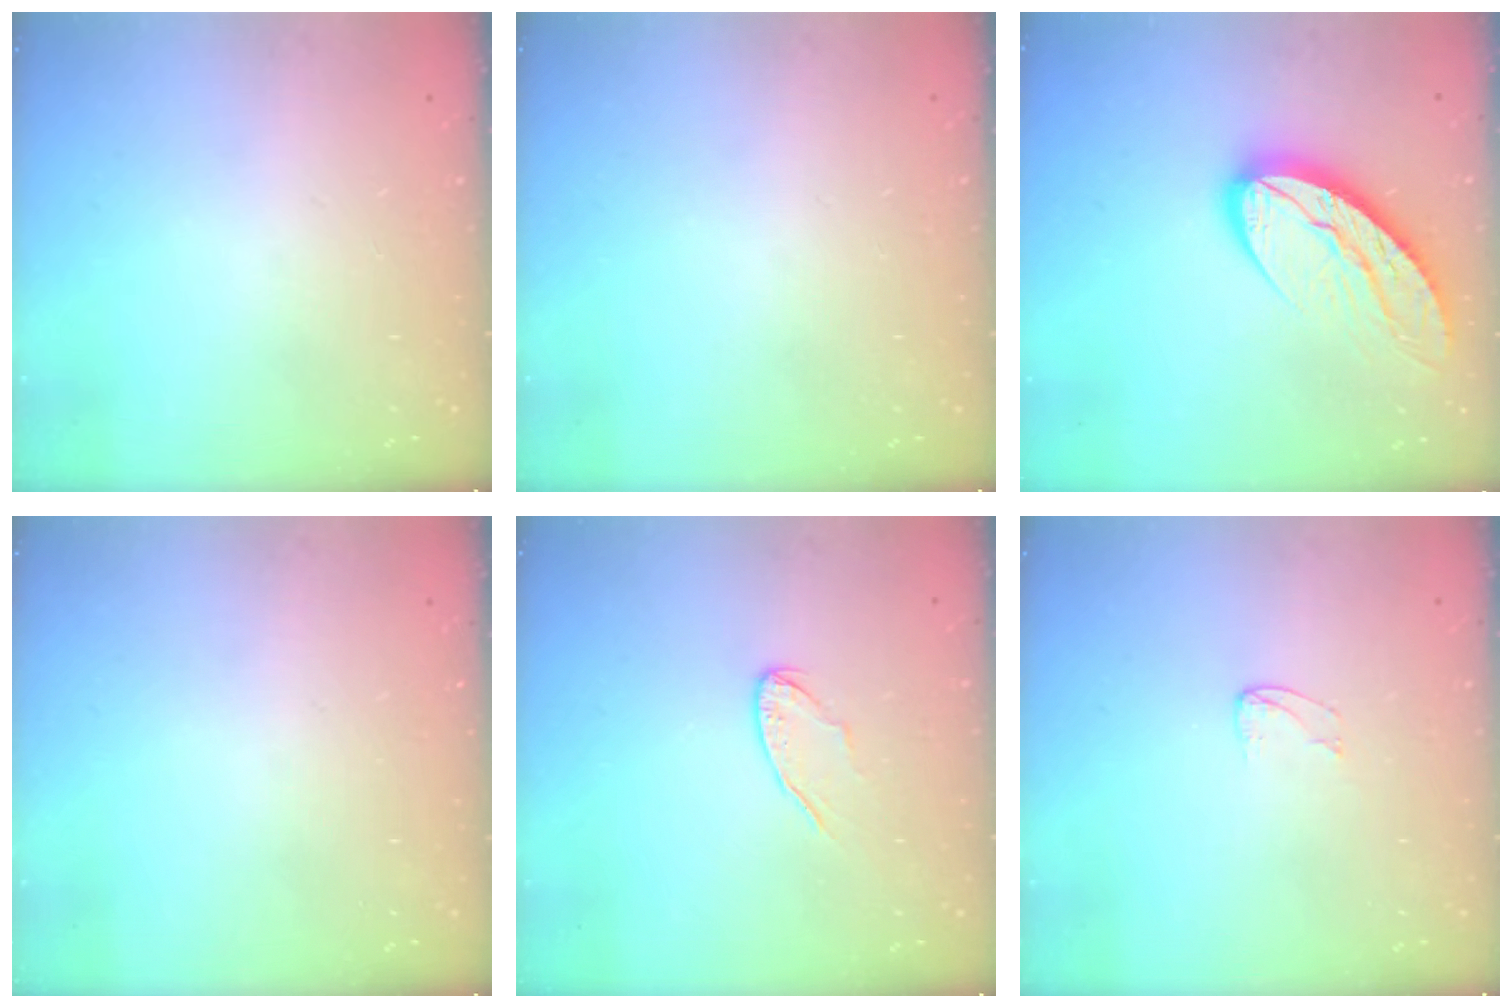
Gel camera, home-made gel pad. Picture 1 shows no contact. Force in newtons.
{"total": 0.0}
{"total": 12.2, "press": 12.1, "slide": 1.1}
{"total": 0.0}
{"total": 6.2, "press": 6.2, "slide": 0.6}
{"total": 3.1, "press": 3.1, "slide": 0.2}